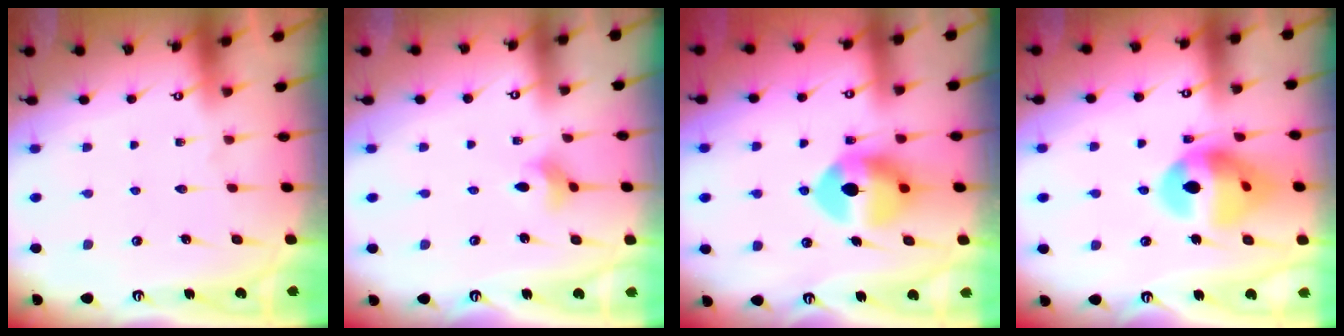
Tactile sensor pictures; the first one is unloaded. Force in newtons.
{"total": 3.7, "press": 3.6, "slide": 0.8}
{"total": 10.7, "press": 10.5, "slide": 1.7}
{"total": 15.4, "press": 15.3, "slide": 1.8}